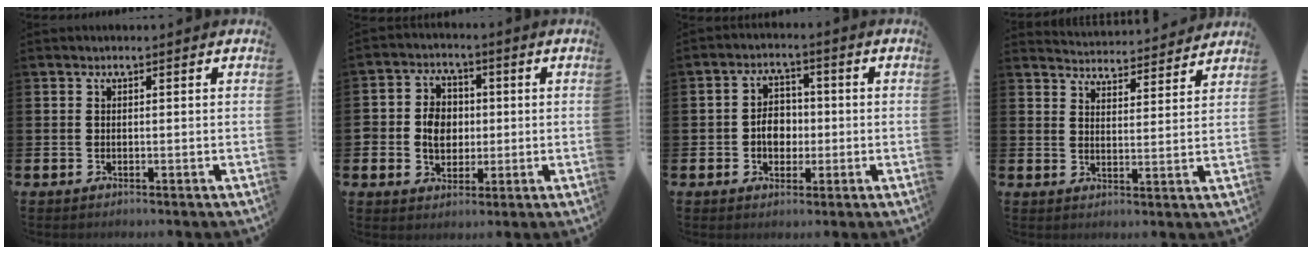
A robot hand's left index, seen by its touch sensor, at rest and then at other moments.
{"total": 5.3, "force": [0.3, 4.6, 2.6], "torque": [-0.054, 0.012, 0.000]}
{"total": 4.3, "force": [-0.6, 3.3, 2.6], "torque": [-0.038, 0.004, -0.018]}
{"total": 4.6, "force": [4.5, 0.5, -0.3], "torque": [-0.006, -0.040, 0.078]}